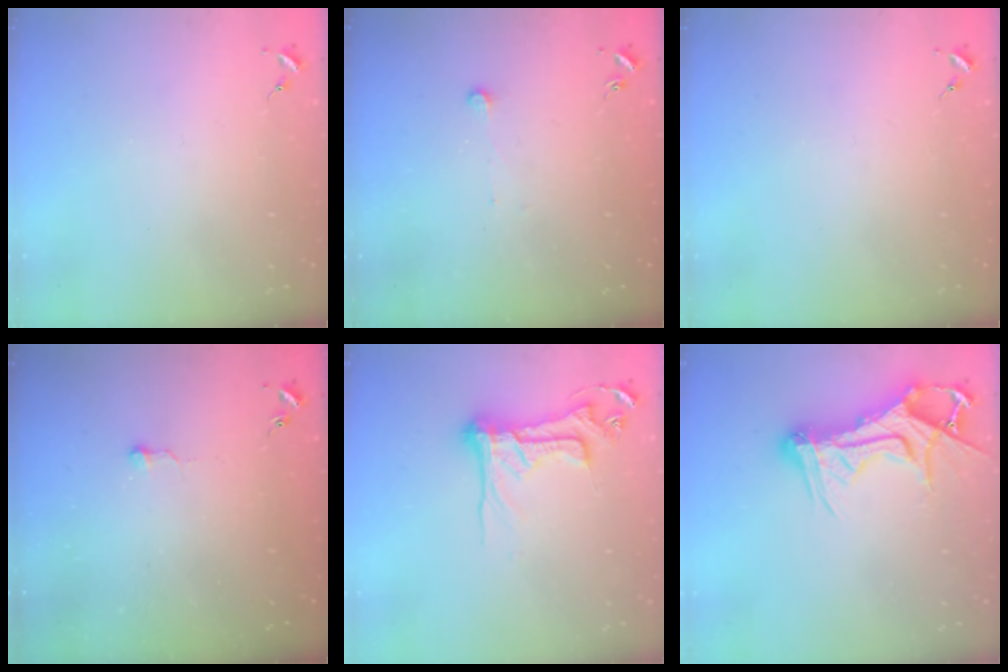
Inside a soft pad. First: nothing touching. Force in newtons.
{"total": 3.7, "press": 3.7, "slide": 0.3}
{"total": 0.0}
{"total": 6.2, "press": 6.2, "slide": 0.5}
{"total": 14.7, "press": 14.6, "slide": 1.7}
{"total": 16.2, "press": 16.2, "slide": 1.4}